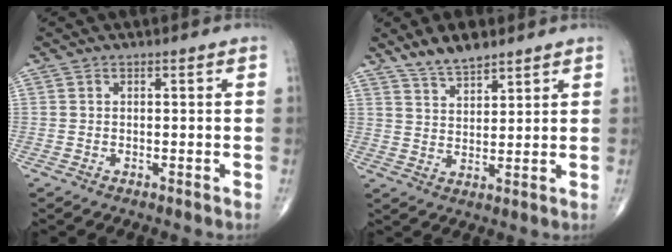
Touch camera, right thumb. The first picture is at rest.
{"total": 6.8, "force": [5.4, 2.4, 3.4], "torque": [-0.045, -0.028, 0.102]}